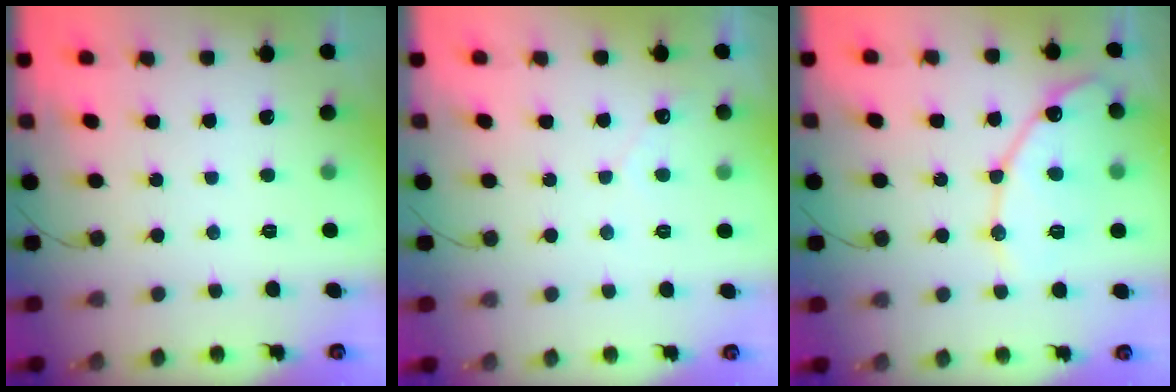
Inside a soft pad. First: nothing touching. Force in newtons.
{"total": 2.3, "press": 2.3, "slide": 0.1}
{"total": 13.7, "press": 13.7, "slide": 1.1}